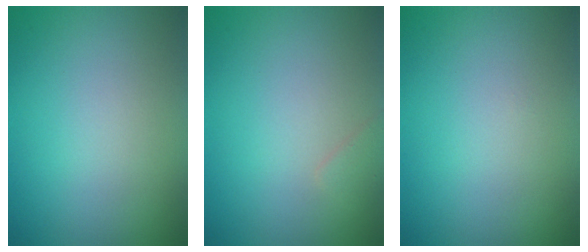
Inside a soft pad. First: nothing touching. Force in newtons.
{"total": 0.9, "press": 0.9, "slide": 0.1}
{"total": 0.0}